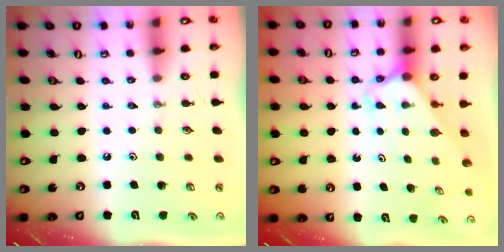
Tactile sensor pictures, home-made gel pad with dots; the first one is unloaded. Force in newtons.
{"total": 2.4, "press": 2.4, "slide": 0.2}